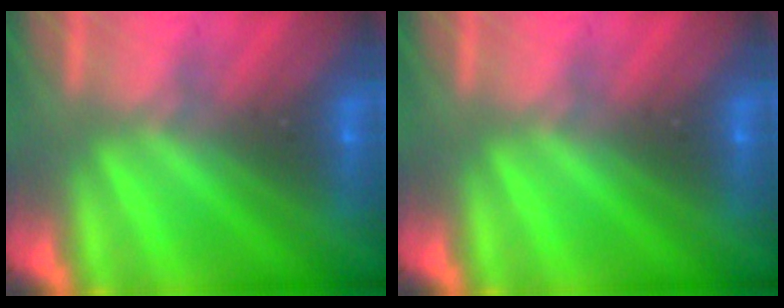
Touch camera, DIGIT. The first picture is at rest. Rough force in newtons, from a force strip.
{"total": 0.0}